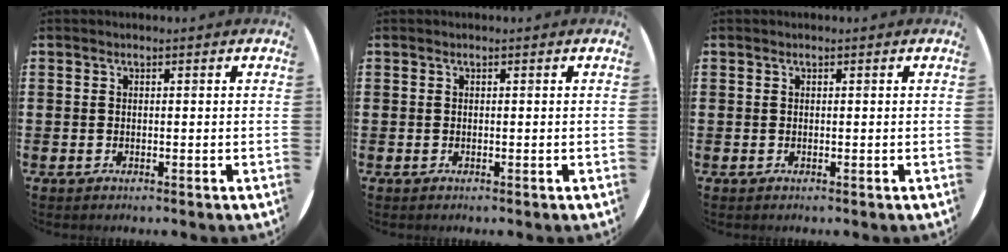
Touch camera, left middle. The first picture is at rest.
{"total": 0.0}
{"total": 0.0}